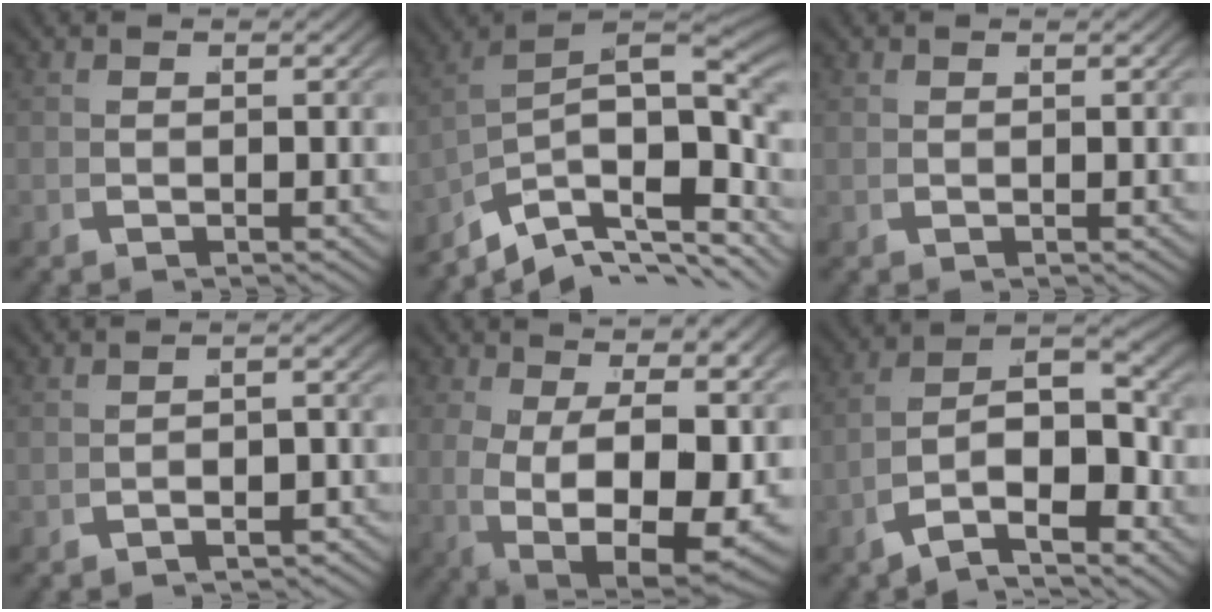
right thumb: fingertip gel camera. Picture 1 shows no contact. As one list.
[{"total": 12.9, "force": [-1.7, 7.6, 10.3], "torque": [-0.164, -0.035, -0.009]}, {"total": 0.6, "force": [0.6, -0.1, 0.0], "torque": [0.002, 0.001, 0.014]}, {"total": 2.0, "force": [-1.9, 0.3, 0.5], "torque": [0.001, 0.002, -0.033]}, {"total": 12.1, "force": [-0.5, 6.7, 10.0], "torque": [-0.184, -0.048, 0.025]}, {"total": 10.8, "force": [-1.4, 6.8, 8.3], "torque": [-0.165, -0.038, -0.017]}]